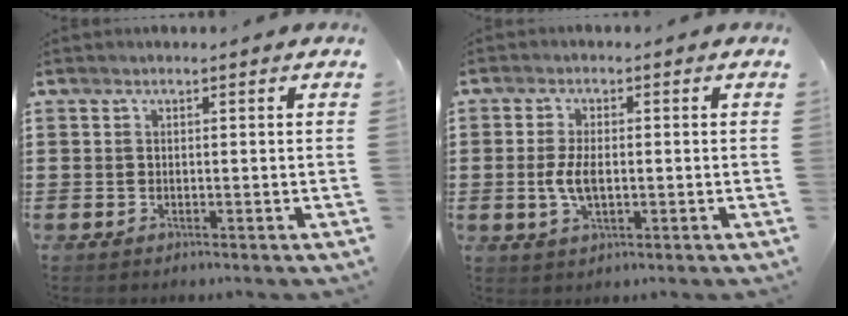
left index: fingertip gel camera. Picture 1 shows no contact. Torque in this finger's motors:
{"motor_torque": [0.87, 0.61, 0.51, 0.14]}